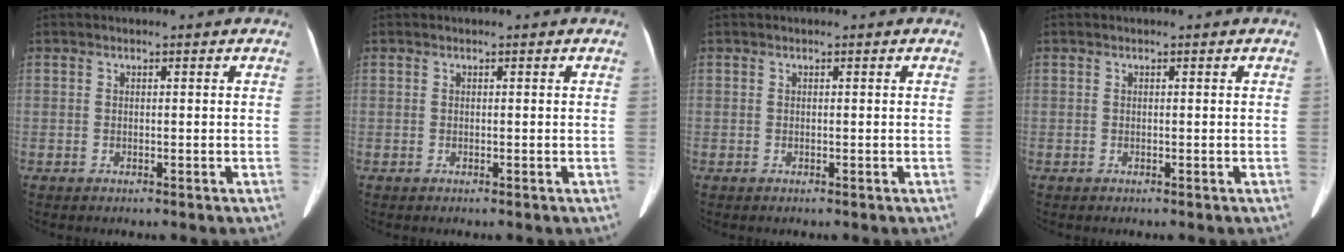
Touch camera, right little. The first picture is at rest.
{"total": 0.0}
{"total": 0.0}
{"total": 0.0}